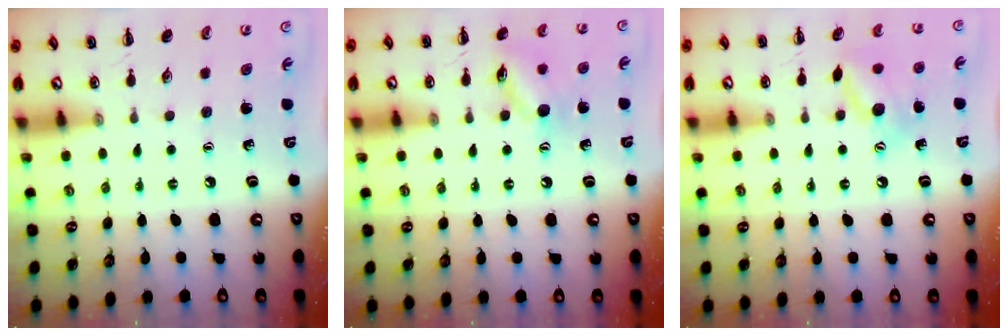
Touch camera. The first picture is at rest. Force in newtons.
{"total": 11.2, "press": 11.1, "slide": 0.7}
{"total": 11.6, "press": 11.4, "slide": 2.1}